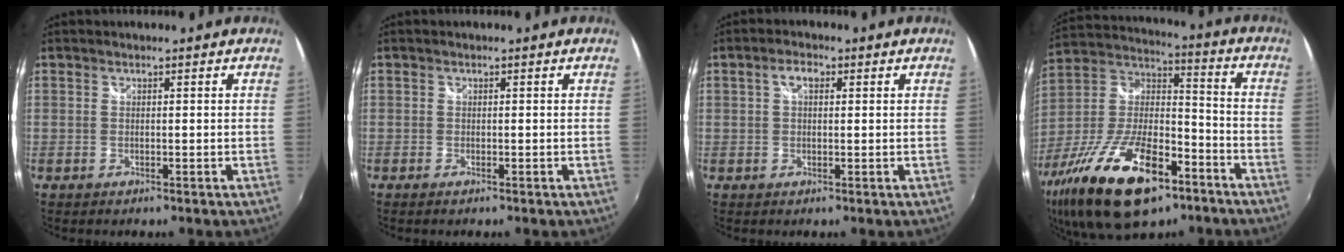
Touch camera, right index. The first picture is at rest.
{"total": 0.7, "force": [-0.5, 0.3, 0.3], "torque": [-0.008, -0.004, -0.012]}
{"total": 2.7, "force": [0.7, 1.5, 2.1], "torque": [-0.037, 0.010, 0.011]}
{"total": 26.2, "force": [-14.3, 11.3, 18.9], "torque": [-0.378, -0.030, -0.242]}